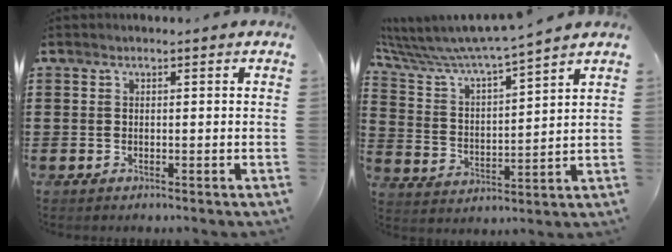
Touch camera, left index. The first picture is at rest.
{"total": 6.7, "force": [6.5, -0.2, 1.7], "torque": [-0.065, -0.048, 0.107]}